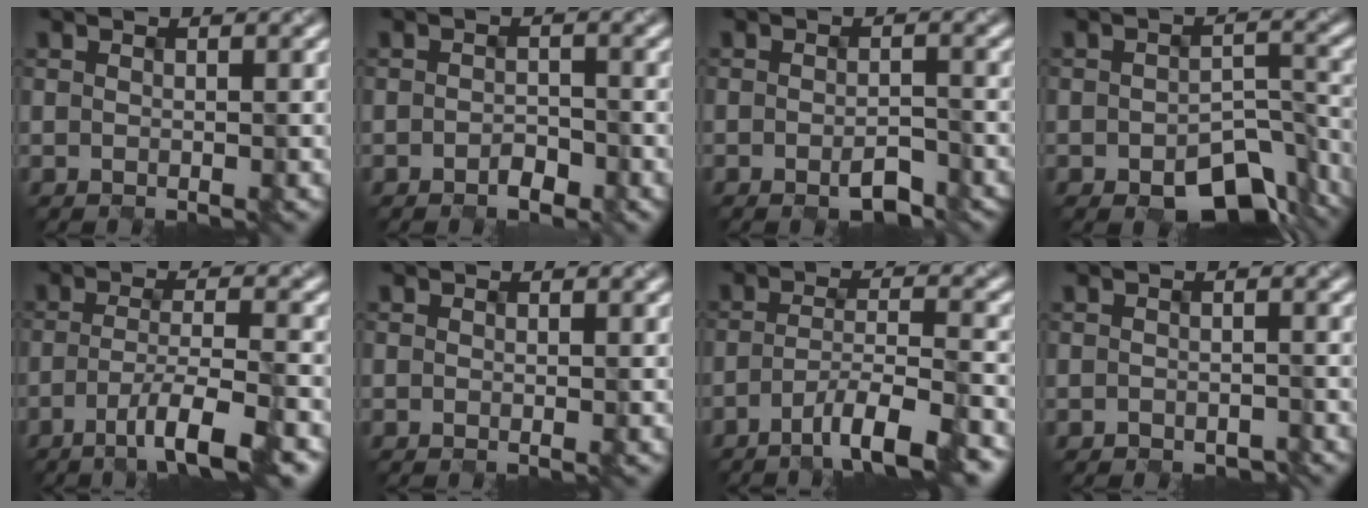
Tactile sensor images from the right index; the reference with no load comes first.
{"total": 1.6, "force": [-1.1, 0.9, 0.7], "torque": [-0.018, -0.002, -0.015]}
{"total": 2.2, "force": [-1.3, 1.0, 1.4], "torque": [-0.028, -0.007, -0.014]}
{"total": 6.9, "force": [-4.1, 3.7, 4.1], "torque": [-0.060, -0.022, -0.049]}
{"total": 5.5, "force": [-2.8, 0.9, 4.6], "torque": [-0.075, -0.002, -0.049]}
{"total": 0.0}
{"total": 6.3, "force": [-4.0, 1.2, 4.6], "torque": [-0.069, 0.004, -0.066]}
{"total": 1.2, "force": [-1.1, 0.5, 0.1], "torque": [-0.008, -0.005, -0.012]}